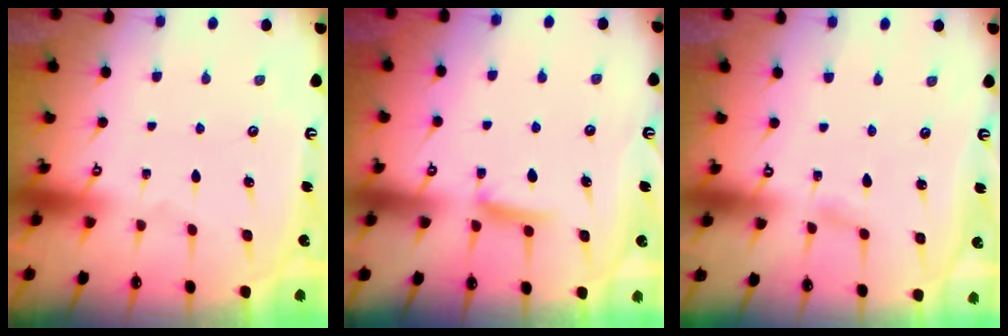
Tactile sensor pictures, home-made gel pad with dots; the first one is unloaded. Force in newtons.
{"total": 6.5, "press": 6.4, "slide": 0.7}
{"total": 2.1, "press": 2.1, "slide": 0.3}